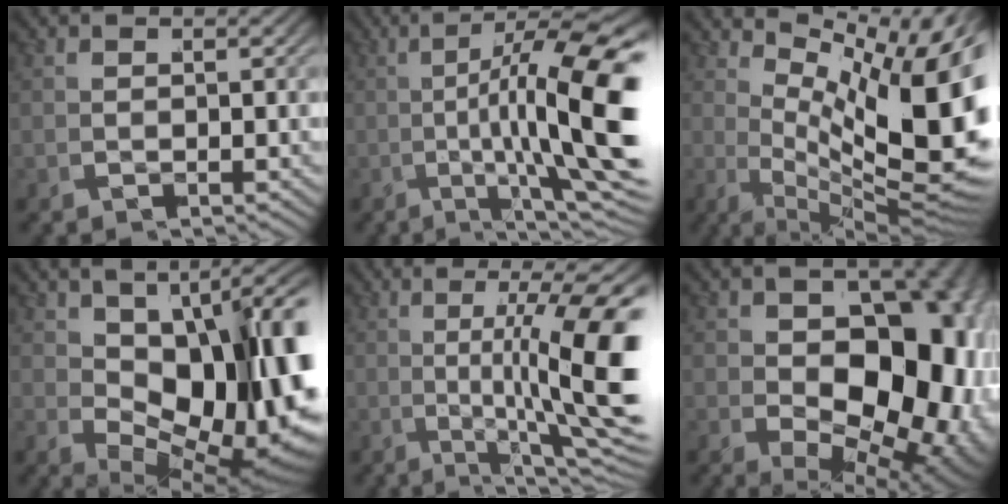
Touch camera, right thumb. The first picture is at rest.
{"total": 12.8, "force": [-0.1, 4.2, 12.1], "torque": [-0.170, 0.001, 0.000]}
{"total": 16.5, "force": [0.8, 9.1, 13.8], "torque": [-0.209, -0.047, 0.044]}
{"total": 17.0, "force": [-0.4, 9.3, 14.3], "torque": [-0.213, -0.034, 0.029]}
{"total": 10.5, "force": [0.7, 3.3, 10.0], "torque": [-0.144, 0.005, 0.001]}
{"total": 19.4, "force": [-1.2, 12.5, 14.8], "torque": [-0.239, -0.077, 0.022]}